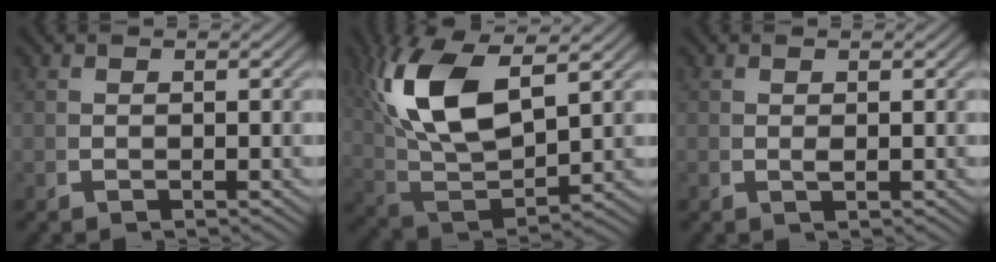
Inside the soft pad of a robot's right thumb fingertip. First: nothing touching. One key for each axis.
{"total": 11.3, "fx": 2.2, "fy": 6.5, "fz": 8.9, "tx": -0.212, "ty": -0.024, "tz": 0.055}
{"total": 0.8, "fx": 0.2, "fy": 0.4, "fz": 0.7, "tx": -0.017, "ty": 0.002, "tz": 0.005}